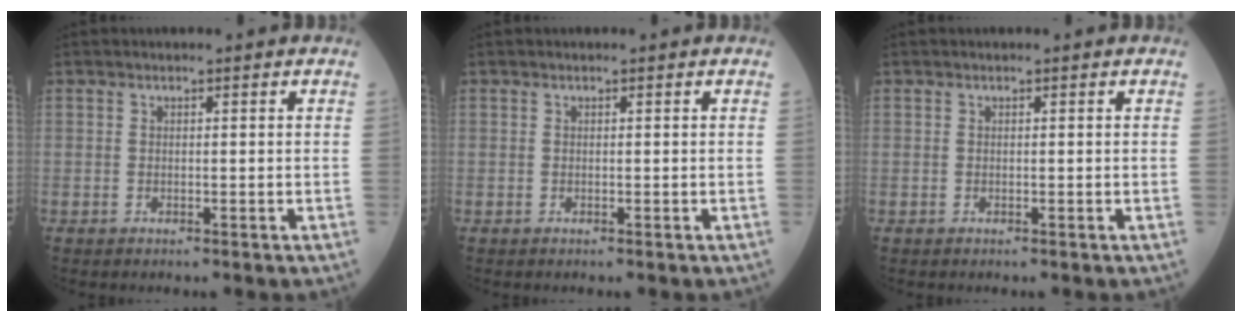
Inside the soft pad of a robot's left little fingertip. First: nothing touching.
{"total": 0.0}
{"total": 0.0}